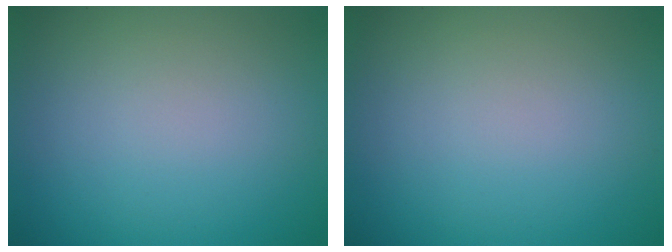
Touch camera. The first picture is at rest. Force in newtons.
{"total": 0.0}